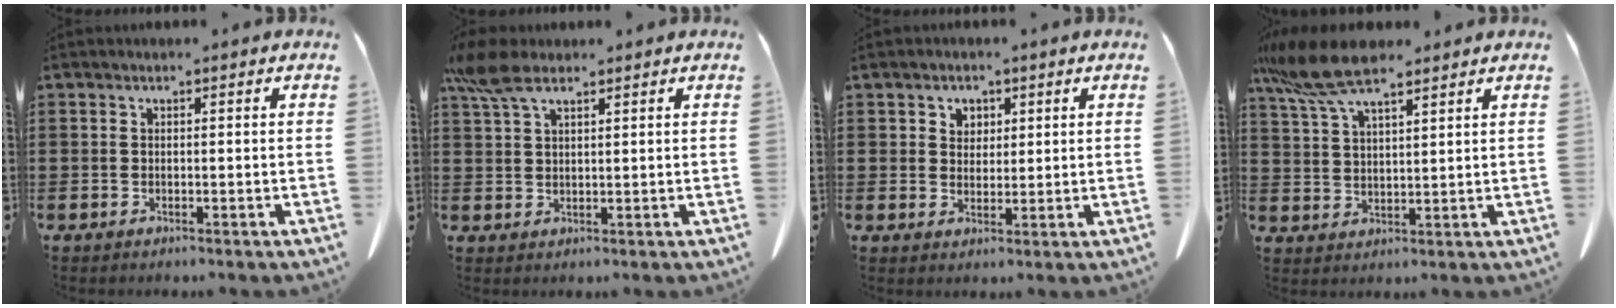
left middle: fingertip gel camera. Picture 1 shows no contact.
{"total": 6.1, "force": [3.9, 2.3, 4.1], "torque": [-0.104, -0.005, 0.070]}
{"total": 2.5, "force": [1.6, 2.0, 0.3], "torque": [-0.008, 0.004, 0.028]}
{"total": 9.7, "force": [7.1, 2.4, 6.2], "torque": [-0.151, -0.017, 0.129]}